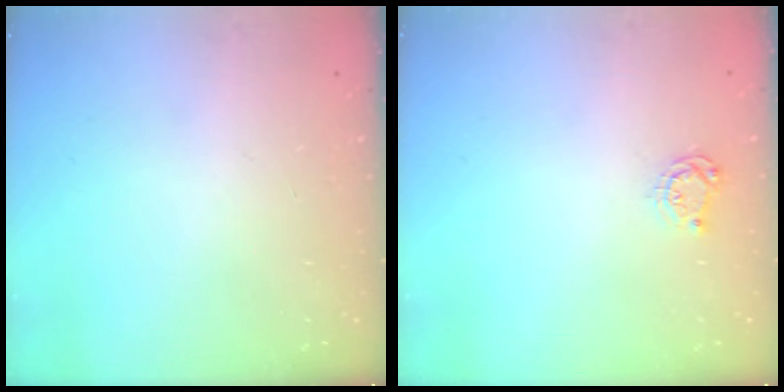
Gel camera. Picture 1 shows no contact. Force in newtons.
{"total": 3.9, "press": 3.9, "slide": 0.5}